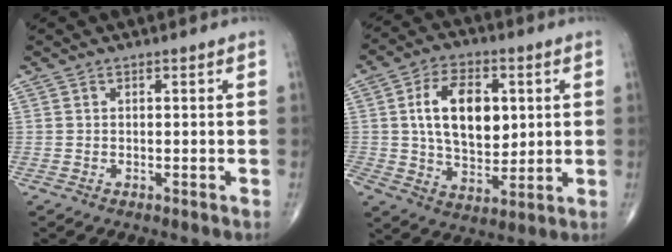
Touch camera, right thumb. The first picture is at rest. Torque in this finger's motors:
{"motor_torque": [2.40, 2.61, 1.66, -0.41, 0.77]}